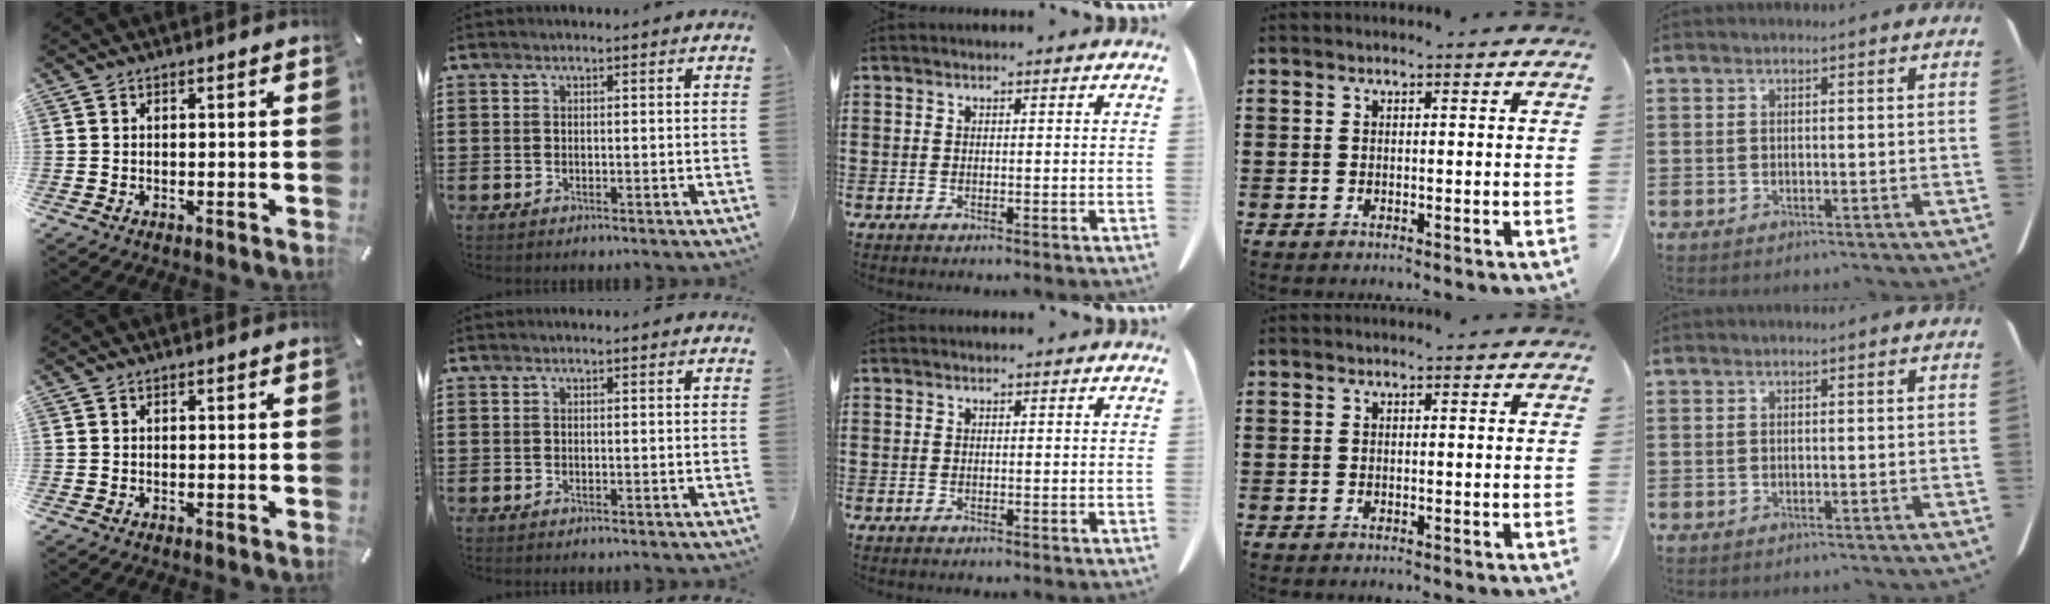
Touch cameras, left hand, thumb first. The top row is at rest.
{}